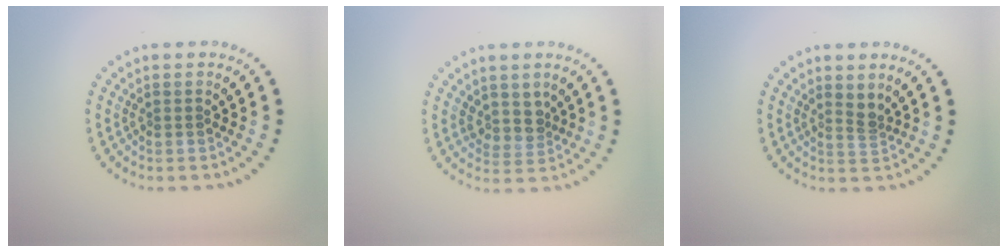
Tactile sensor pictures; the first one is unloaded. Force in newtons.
{"total": 2.0, "press": 1.6, "slide": 1.2}
{"total": 1.2, "press": 0.7, "slide": 1.0}